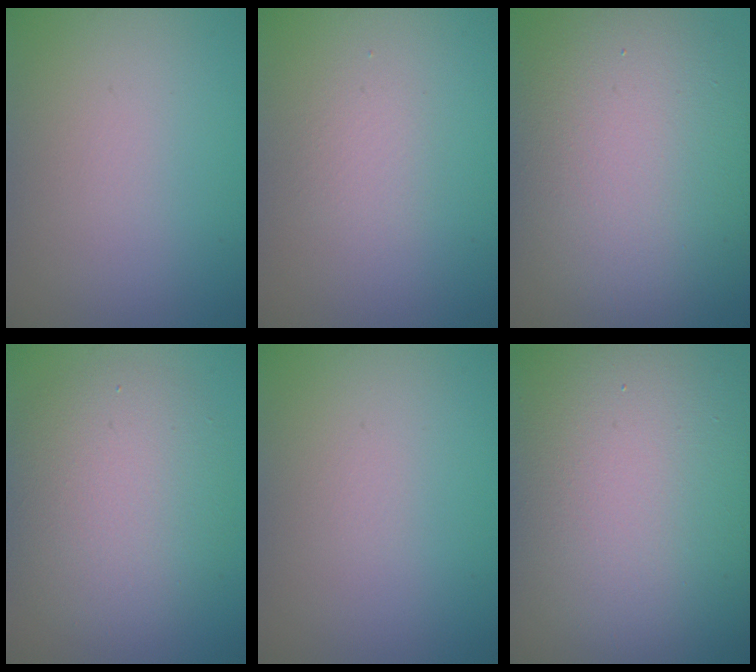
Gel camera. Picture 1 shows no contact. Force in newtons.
{"total": 1.4, "press": 1.4, "slide": 0.1}
{"total": 14.4, "press": 14.4, "slide": 1.0}
{"total": 6.1, "press": 6.1, "slide": 0.3}
{"total": 0.0}
{"total": 20.5, "press": 20.5, "slide": 1.4}